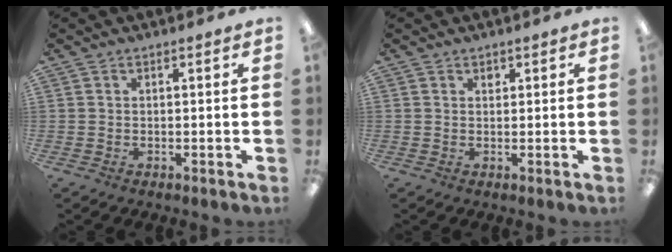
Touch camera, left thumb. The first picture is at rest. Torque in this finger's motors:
{"motor_torque": [0.10, 0.02, -0.19, 0.07, 0.06]}